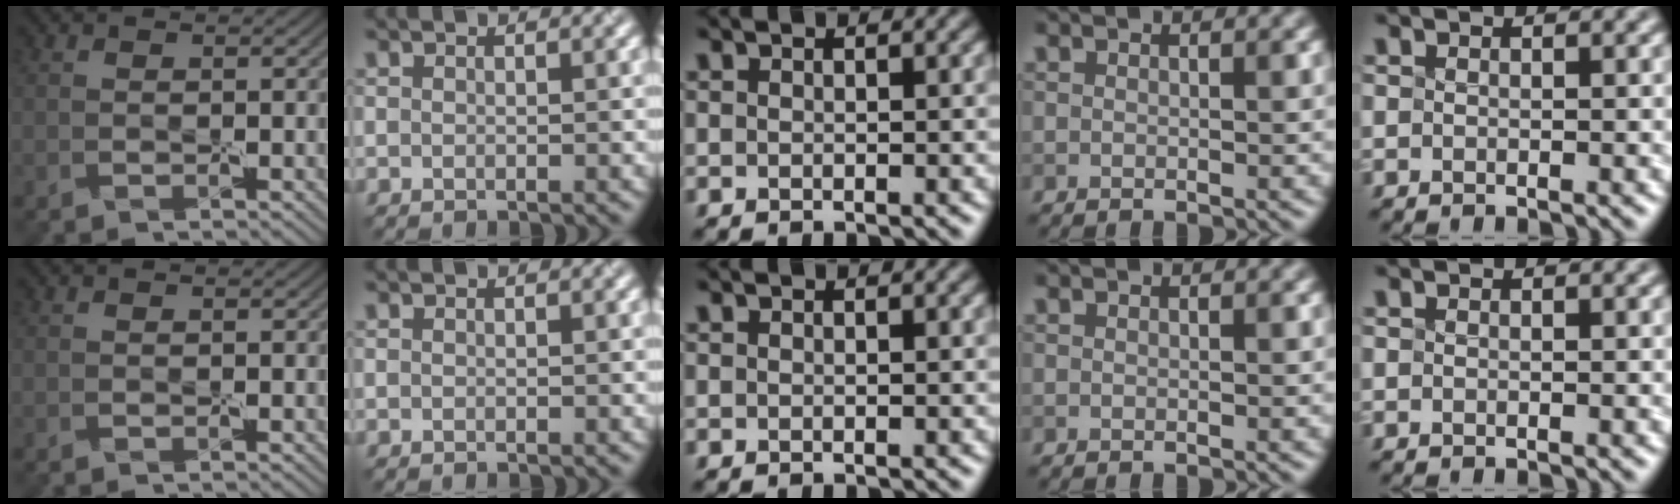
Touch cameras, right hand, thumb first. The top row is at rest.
{}